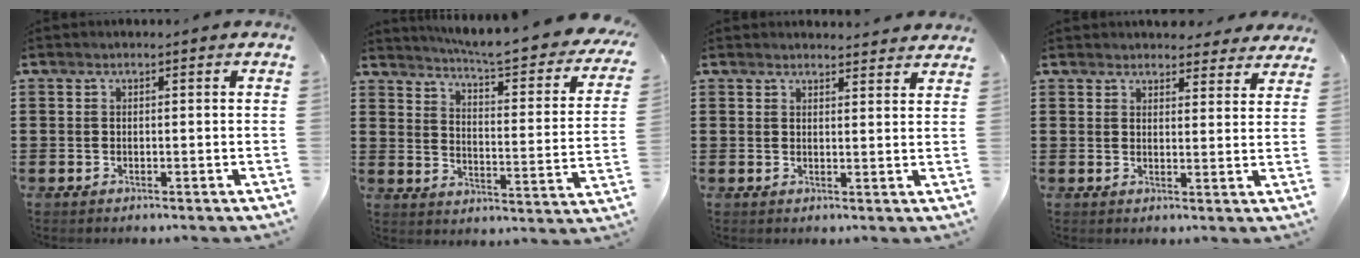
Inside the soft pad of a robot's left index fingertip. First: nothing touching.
{"total": 5.9, "force": [5.2, -0.5, 2.8], "torque": [-0.063, -0.051, 0.079]}
{"total": 2.3, "force": [2.3, 0.1, 0.1], "torque": [-0.001, -0.008, 0.043]}
{"total": 3.8, "force": [3.7, 0.7, 0.4], "torque": [-0.011, -0.014, 0.068]}